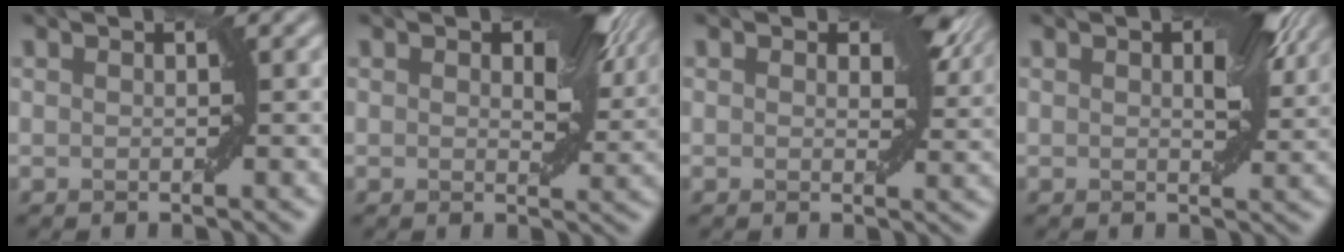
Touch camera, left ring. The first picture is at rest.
{"total": 6.6, "force": [2.4, 3.4, 5.1], "torque": [-0.064, 0.002, 0.034]}
{"total": 5.1, "force": [2.1, 2.8, 3.7], "torque": [-0.044, -0.002, 0.028]}
{"total": 5.3, "force": [1.9, 2.4, 4.4], "torque": [-0.059, 0.003, 0.028]}